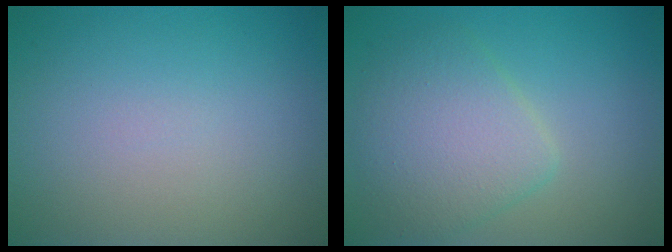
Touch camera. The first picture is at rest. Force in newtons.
{"total": 4.8, "press": 4.8, "slide": 0.1}